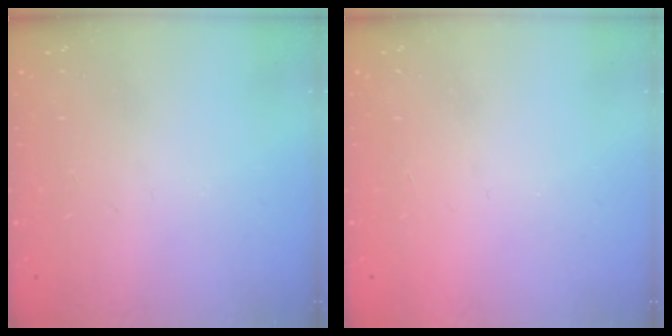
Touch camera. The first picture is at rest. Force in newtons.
{"total": 1.6, "press": 1.6, "slide": 0.1}